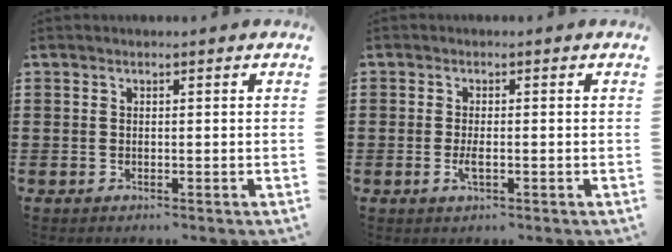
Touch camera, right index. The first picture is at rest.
{"total": 2.1, "force": [-0.6, 0.5, 1.9], "torque": [-0.040, -0.004, -0.013]}